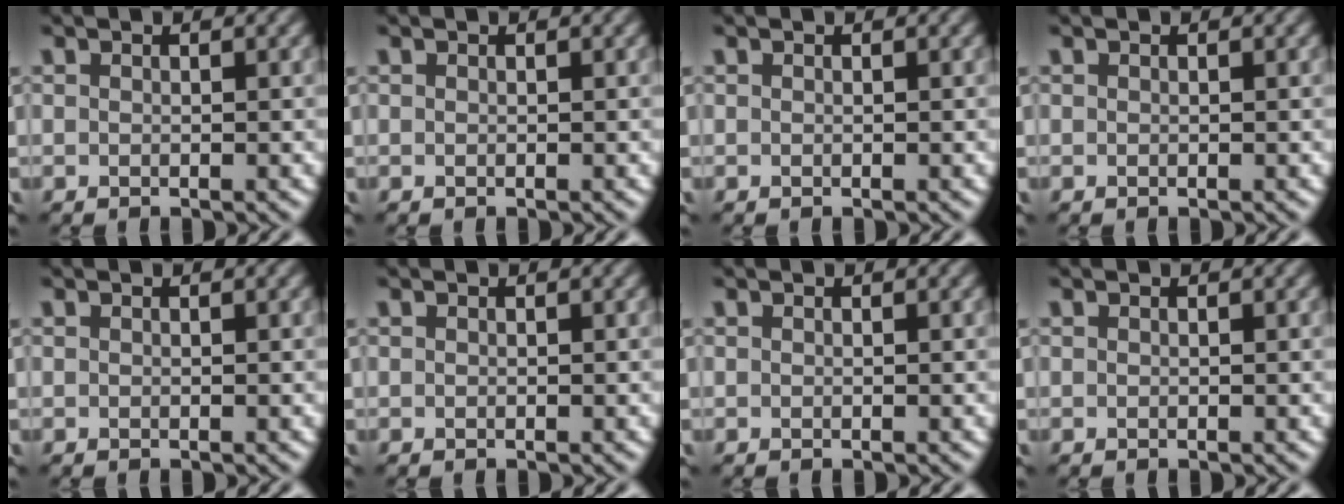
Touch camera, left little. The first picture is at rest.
{"total": 0.0}
{"total": 0.0}
{"total": 0.0}
{"total": 0.0}
{"total": 0.0}
{"total": 0.0}
{"total": 0.0}